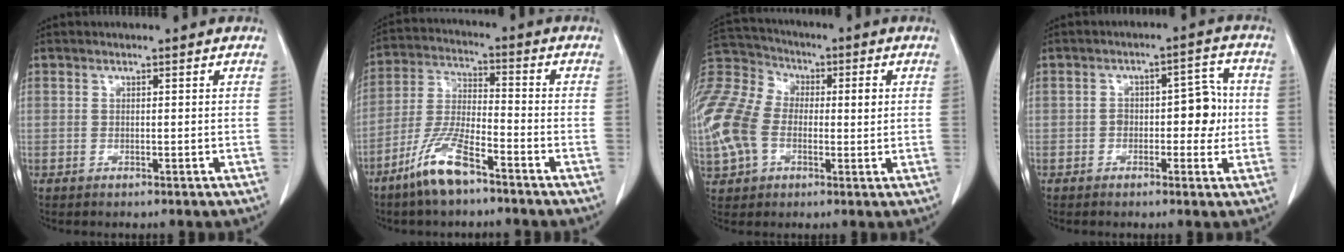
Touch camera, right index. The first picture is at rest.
{"total": 9.7, "force": [-6.5, 1.9, 6.9], "torque": [-0.152, -0.014, -0.132]}
{"total": 20.0, "force": [-0.1, 14.3, 14.0], "torque": [-0.362, 0.049, 0.004]}
{"total": 6.2, "force": [-0.6, 3.2, 5.3], "torque": [-0.065, 0.026, -0.007]}